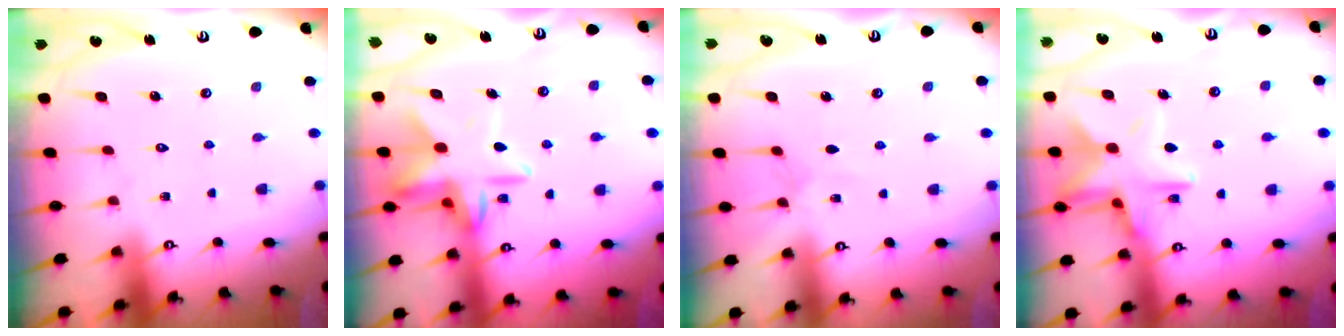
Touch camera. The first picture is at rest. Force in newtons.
{"total": 14.3, "press": 14.2, "slide": 1.3}
{"total": 2.1, "press": 2.1, "slide": 0.3}
{"total": 15.7, "press": 15.7, "slide": 1.0}